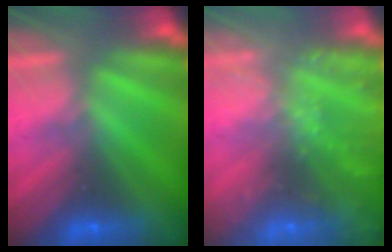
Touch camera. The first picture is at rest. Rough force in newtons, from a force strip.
{"total": 6.6}